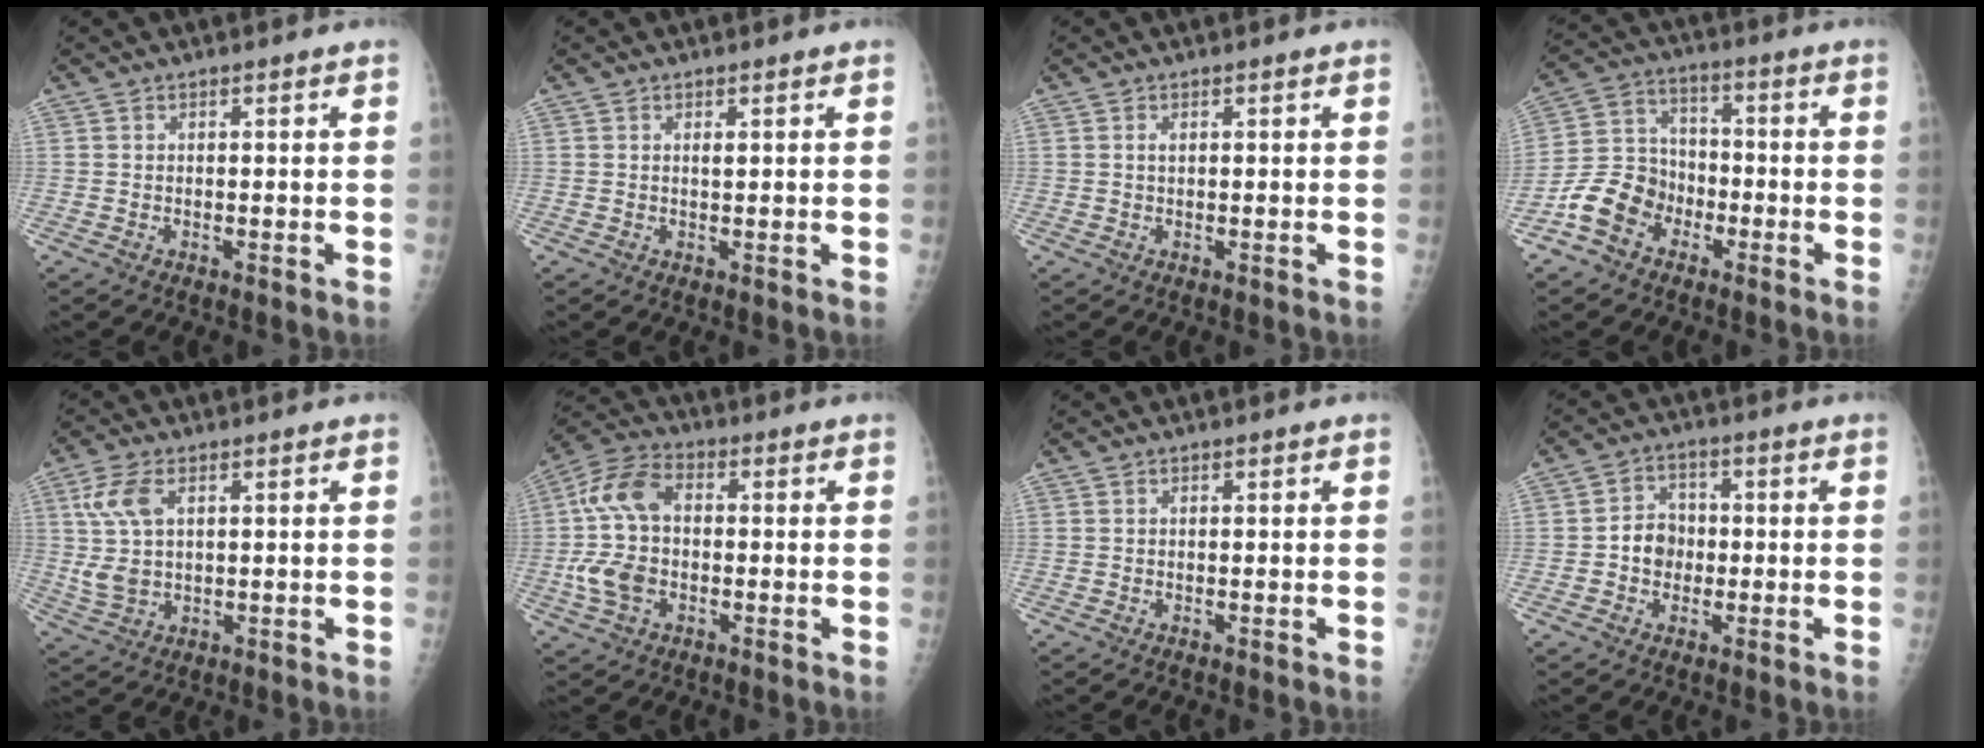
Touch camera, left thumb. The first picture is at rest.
{"total": 0.7, "force": [0.3, 0.2, 0.6], "torque": [-0.011, -0.002, 0.006]}
{"total": 0.7, "force": [0.2, 0.3, 0.6], "torque": [-0.010, 0.003, 0.004]}
{"total": 10.3, "force": [-5.3, 7.8, 4.1], "torque": [-0.057, 0.047, -0.110]}
{"total": 8.0, "force": [2.4, 4.4, 6.2], "torque": [-0.135, -0.002, 0.051]}
{"total": 12.1, "force": [-0.8, 7.9, 9.2], "torque": [-0.185, 0.024, -0.023]}
{"total": 0.0}
{"total": 5.4, "force": [-0.7, 4.7, 2.6], "torque": [-0.015, 0.015, -0.020]}